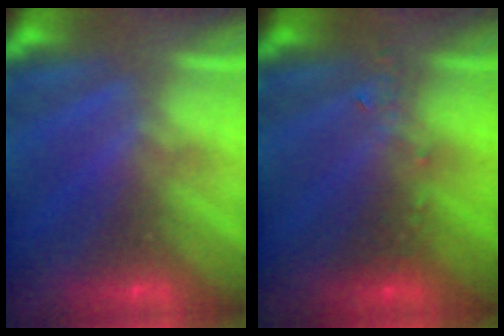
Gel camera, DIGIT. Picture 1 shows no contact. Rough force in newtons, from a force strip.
{"total": 2.4}